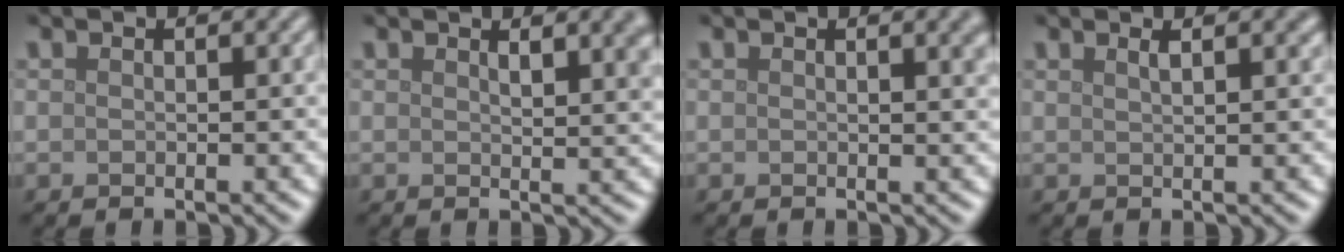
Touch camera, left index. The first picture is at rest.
{"total": 3.4, "force": [1.9, 1.2, 2.6], "torque": [-0.023, 0.003, 0.026]}
{"total": 2.2, "force": [1.0, 0.8, 1.8], "torque": [-0.009, 0.007, 0.010]}
{"total": 2.1, "force": [1.3, 0.8, 1.5], "torque": [-0.008, 0.009, 0.014]}